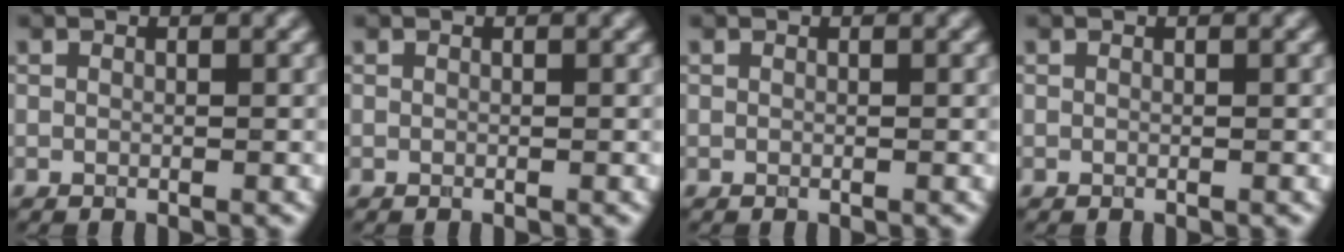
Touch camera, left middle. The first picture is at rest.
{"total": 0.0}
{"total": 0.0}
{"total": 0.0}